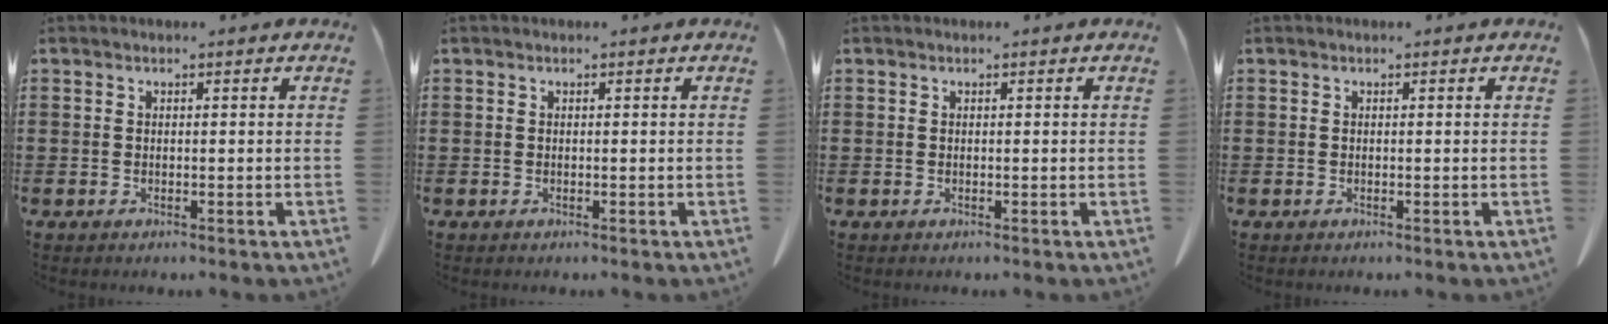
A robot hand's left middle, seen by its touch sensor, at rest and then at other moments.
{"total": 0.0}
{"total": 0.0}
{"total": 0.0}